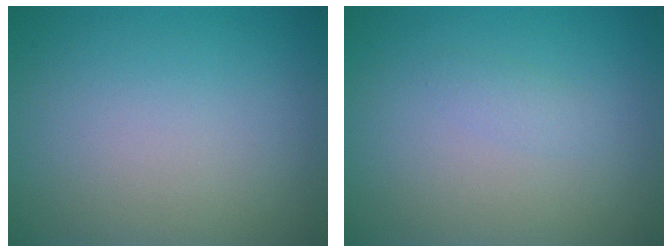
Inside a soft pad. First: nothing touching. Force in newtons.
{"total": 0.9, "press": 0.9, "slide": 0.0}